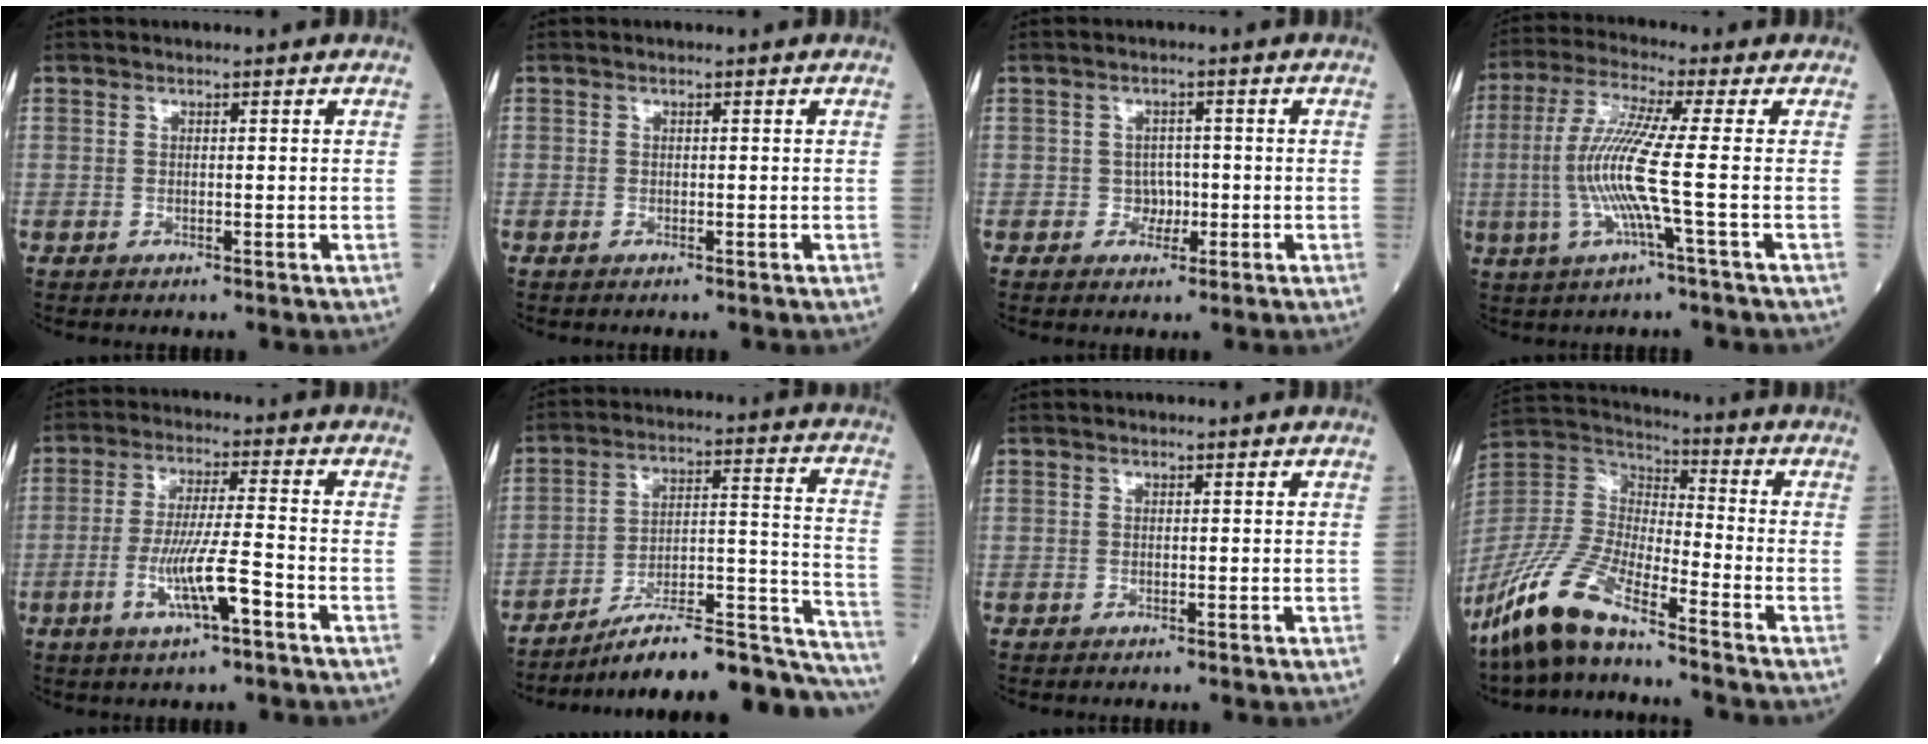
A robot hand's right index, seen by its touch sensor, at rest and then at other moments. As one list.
[{"total": 0.0}, {"total": 2.2, "force": [-0.6, 1.9, 0.9], "torque": [-0.007, 0.006, -0.009]}, {"total": 9.6, "force": [-1.4, -1.4, 9.4], "torque": [-0.203, -0.002, -0.033]}, {"total": 8.6, "force": [-3.7, 0.4, 7.8], "torque": [-0.151, -0.007, -0.066]}, {"total": 24.2, "force": [-21.7, 2.7, 10.4], "torque": [-0.077, 0.038, -0.314]}, {"total": 0.0}, {"total": 13.5, "force": [-10.3, 2.3, 8.4], "torque": [-0.191, -0.008, -0.203]}]